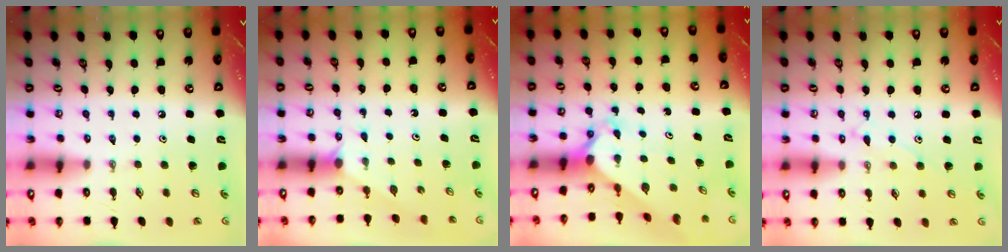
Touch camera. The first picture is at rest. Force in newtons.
{"total": 1.1, "press": 1.1, "slide": 0.2}
{"total": 2.3, "press": 2.3, "slide": 0.1}
{"total": 8.3, "press": 8.3, "slide": 0.6}